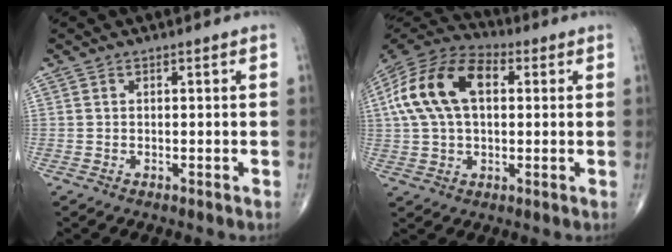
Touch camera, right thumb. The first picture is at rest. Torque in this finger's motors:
{"motor_torque": [0.32, 0.32, 0.61, 0.15, 0.17]}